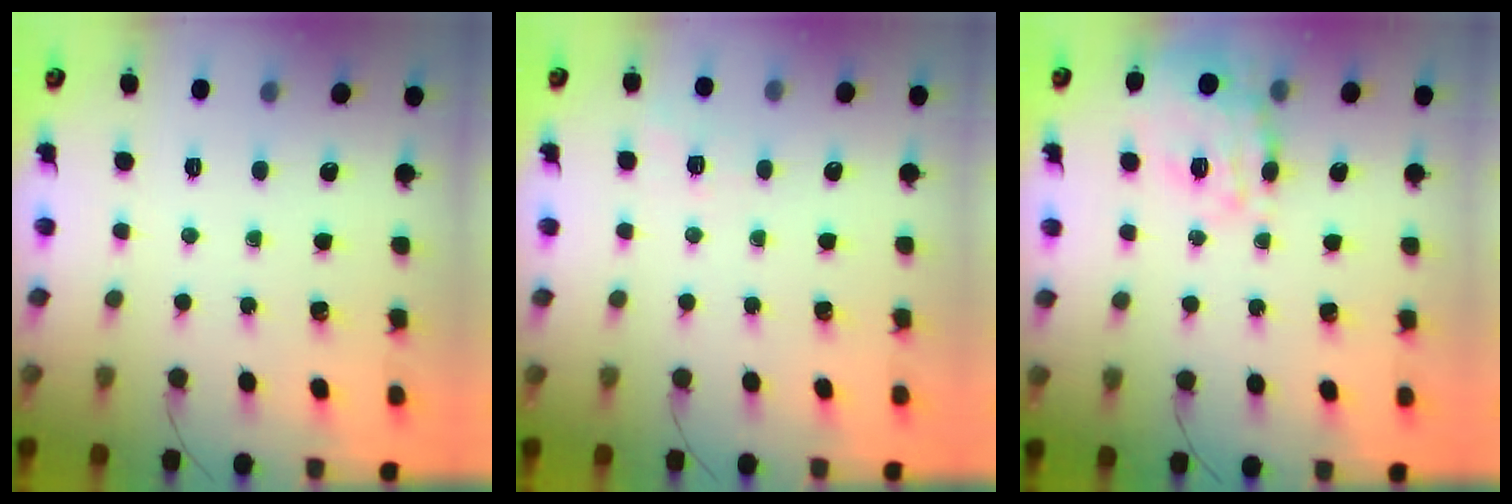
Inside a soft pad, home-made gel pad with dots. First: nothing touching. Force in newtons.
{"total": 5.2, "press": 4.8, "slide": 1.8}
{"total": 16.8, "press": 16.6, "slide": 2.4}